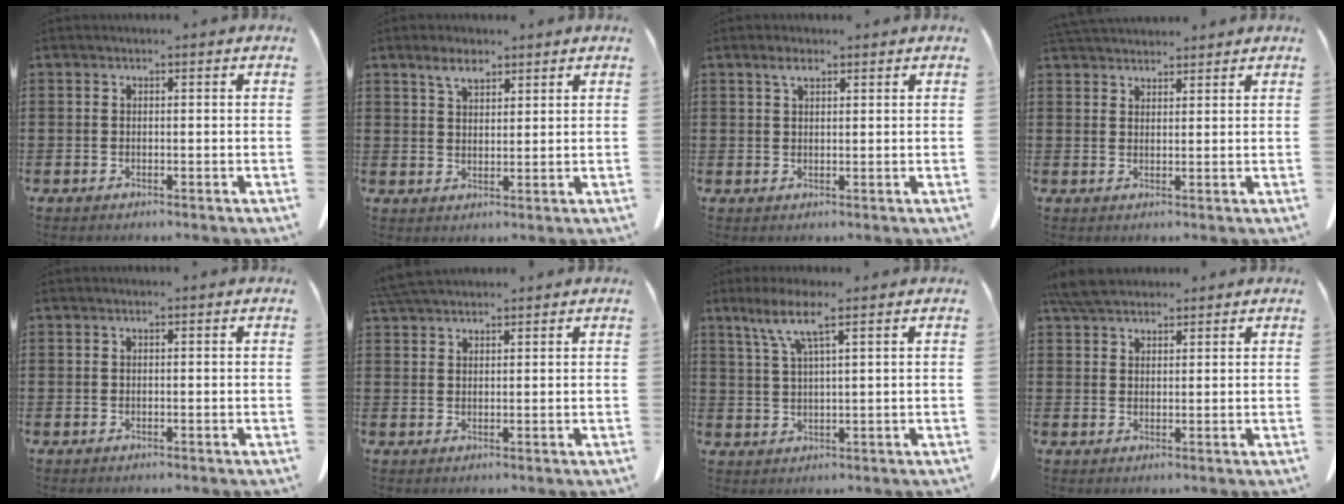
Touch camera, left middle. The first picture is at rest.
{"total": 3.8, "force": [2.7, 1.5, 2.2], "torque": [-0.049, 0.004, 0.050]}
{"total": 2.4, "force": [1.4, 0.7, 1.7], "torque": [-0.037, 0.004, 0.025]}
{"total": 3.2, "force": [3.1, 0.6, 0.5], "torque": [-0.017, -0.005, 0.061]}
{"total": 0.0}
{"total": 3.8, "force": [3.5, 0.6, 1.3], "torque": [-0.035, -0.006, 0.068]}
{"total": 5.7, "force": [3.5, 0.4, 4.5], "torque": [-0.098, 0.000, 0.060]}
{"total": 5.0, "force": [4.4, 1.5, 1.9], "torque": [-0.048, -0.003, 0.084]}